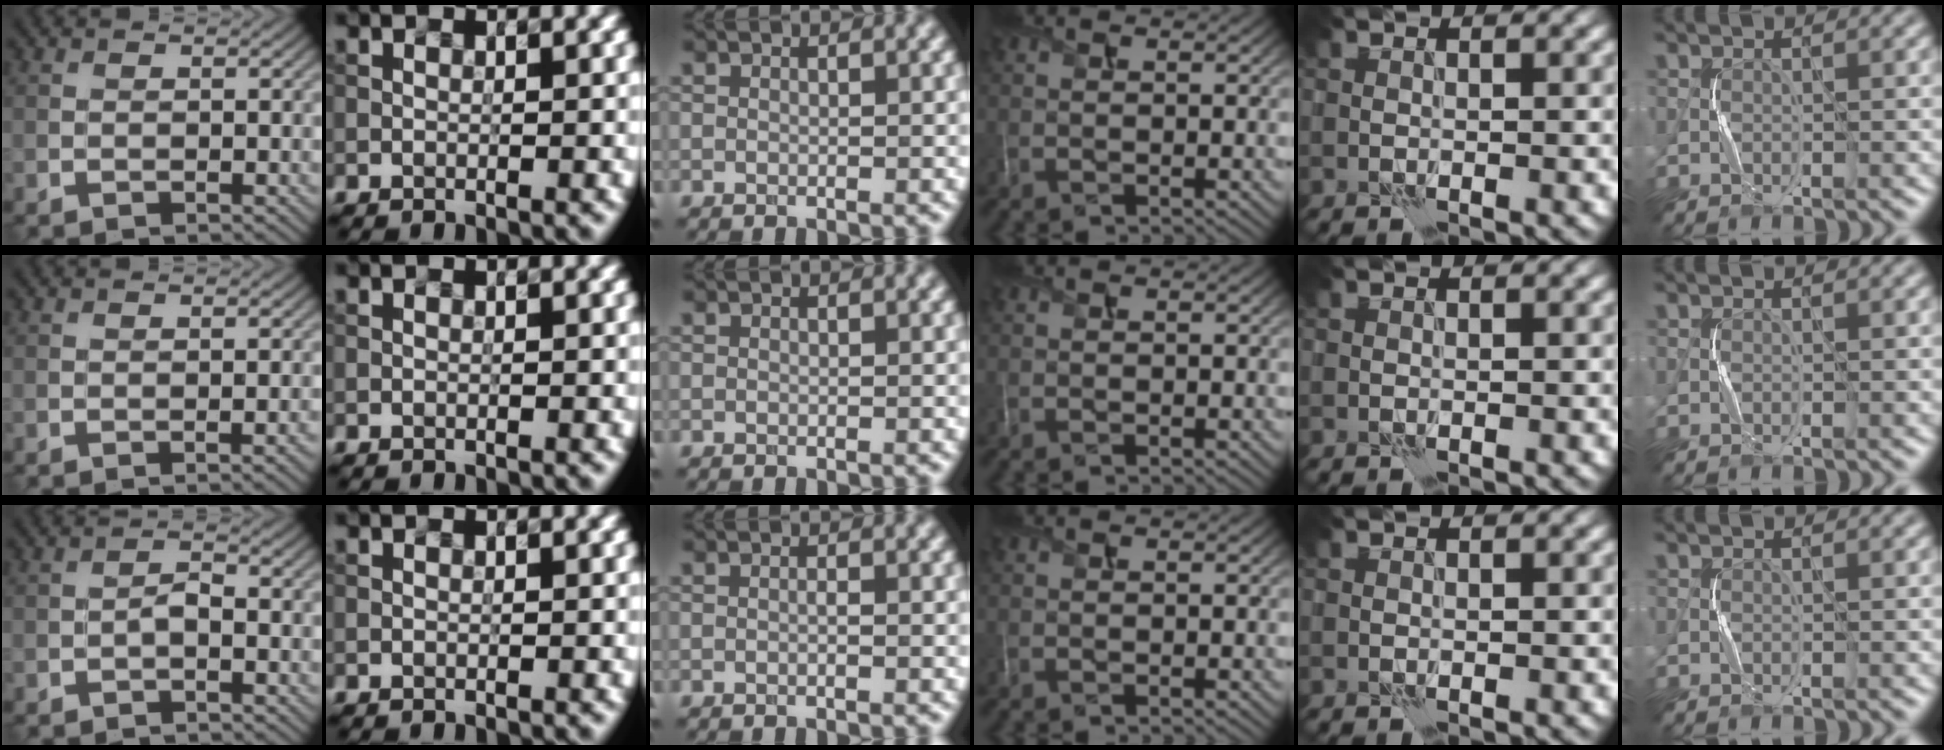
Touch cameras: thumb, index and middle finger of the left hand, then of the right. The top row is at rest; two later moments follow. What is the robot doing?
{"motion": "squeeze", "object": "paper clamp"}